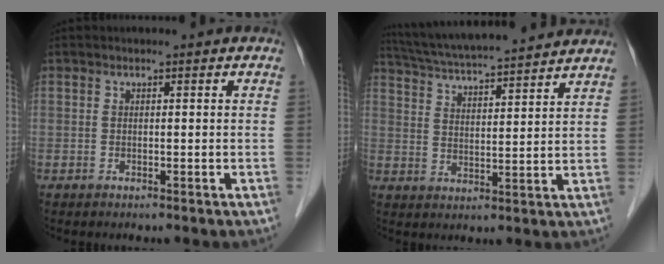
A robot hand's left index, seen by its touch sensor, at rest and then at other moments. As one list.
[{"total": 18.6, "force": [16.8, 1.1, 7.9], "torque": [-0.140, 0.034, 0.252]}]